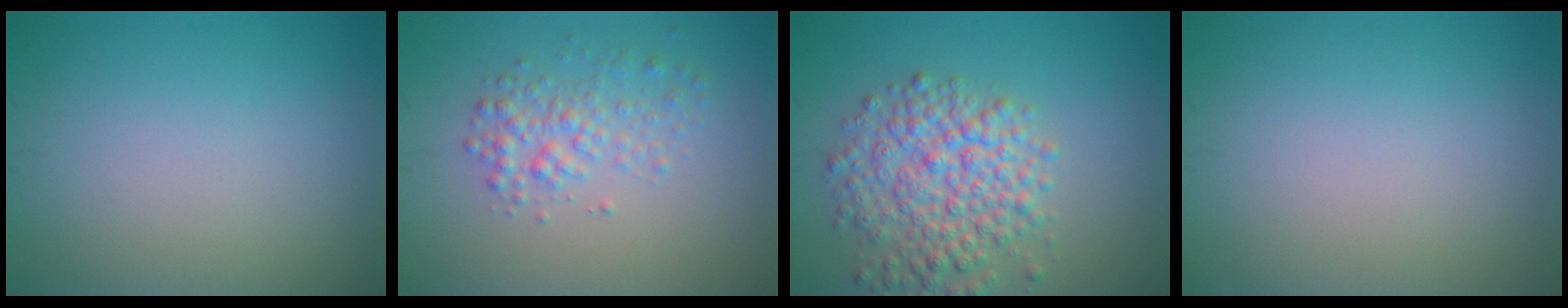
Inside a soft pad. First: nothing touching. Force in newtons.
{"total": 2.5, "press": 2.5, "slide": 0.1}
{"total": 5.9, "press": 5.9, "slide": 0.2}
{"total": 0.0}